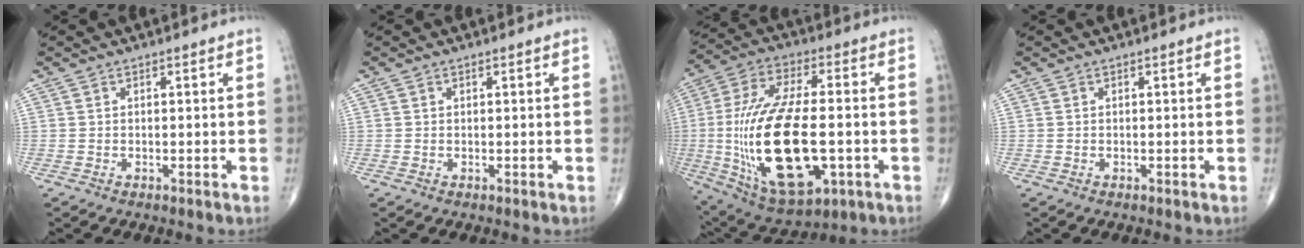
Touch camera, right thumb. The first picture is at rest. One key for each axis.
{"total": 0.0}
{"total": 26.2, "fx": -3.8, "fy": 11.9, "fz": 23.1, "tx": -0.482, "ty": 0.000, "tz": -0.045}
{"total": 0.0}